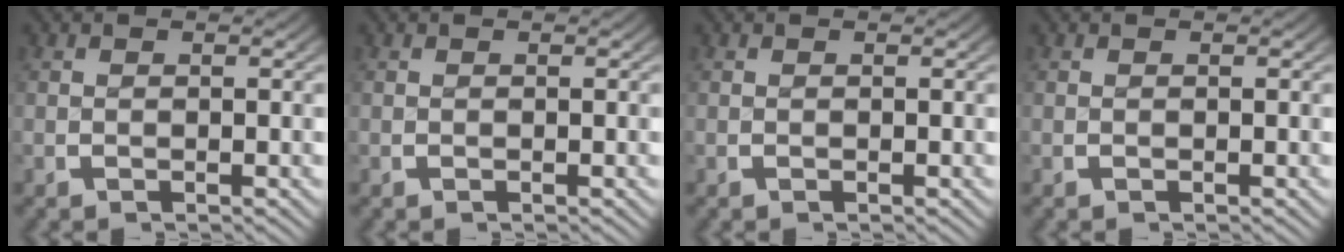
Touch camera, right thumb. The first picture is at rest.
{"total": 0.0}
{"total": 0.0}
{"total": 0.0}